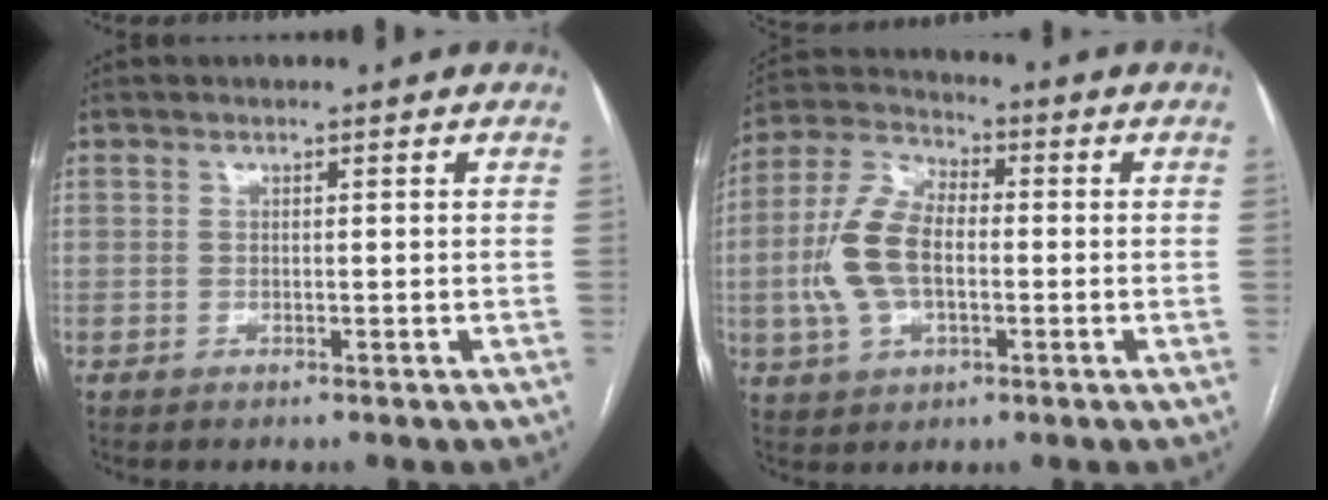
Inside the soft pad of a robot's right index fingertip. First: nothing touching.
{"total": 10.9, "force": [-1.1, 5.9, 9.1], "torque": [-0.212, 0.021, -0.020]}